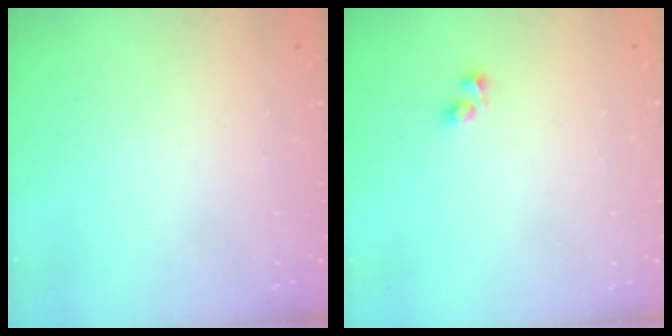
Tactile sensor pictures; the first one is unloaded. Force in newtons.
{"total": 4.0, "press": 3.7, "slide": 1.6}